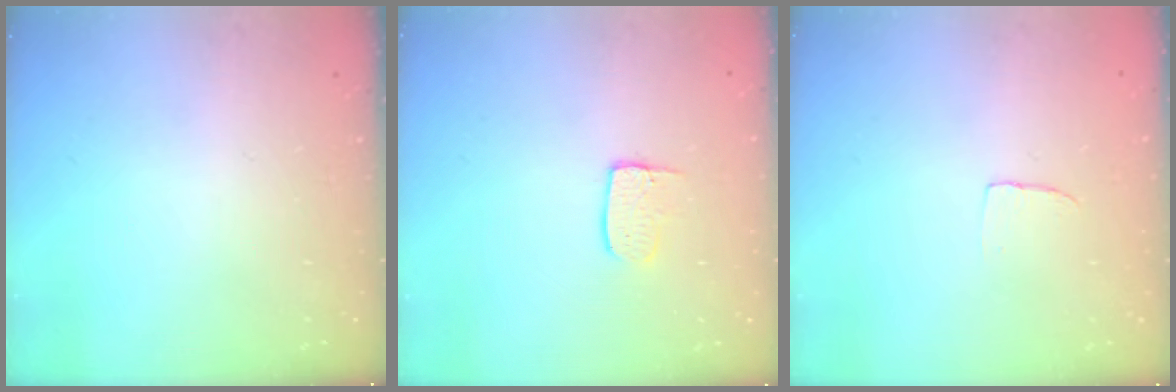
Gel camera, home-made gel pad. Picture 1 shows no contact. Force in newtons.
{"total": 6.7, "press": 6.7, "slide": 0.4}
{"total": 2.4, "press": 2.4, "slide": 0.1}